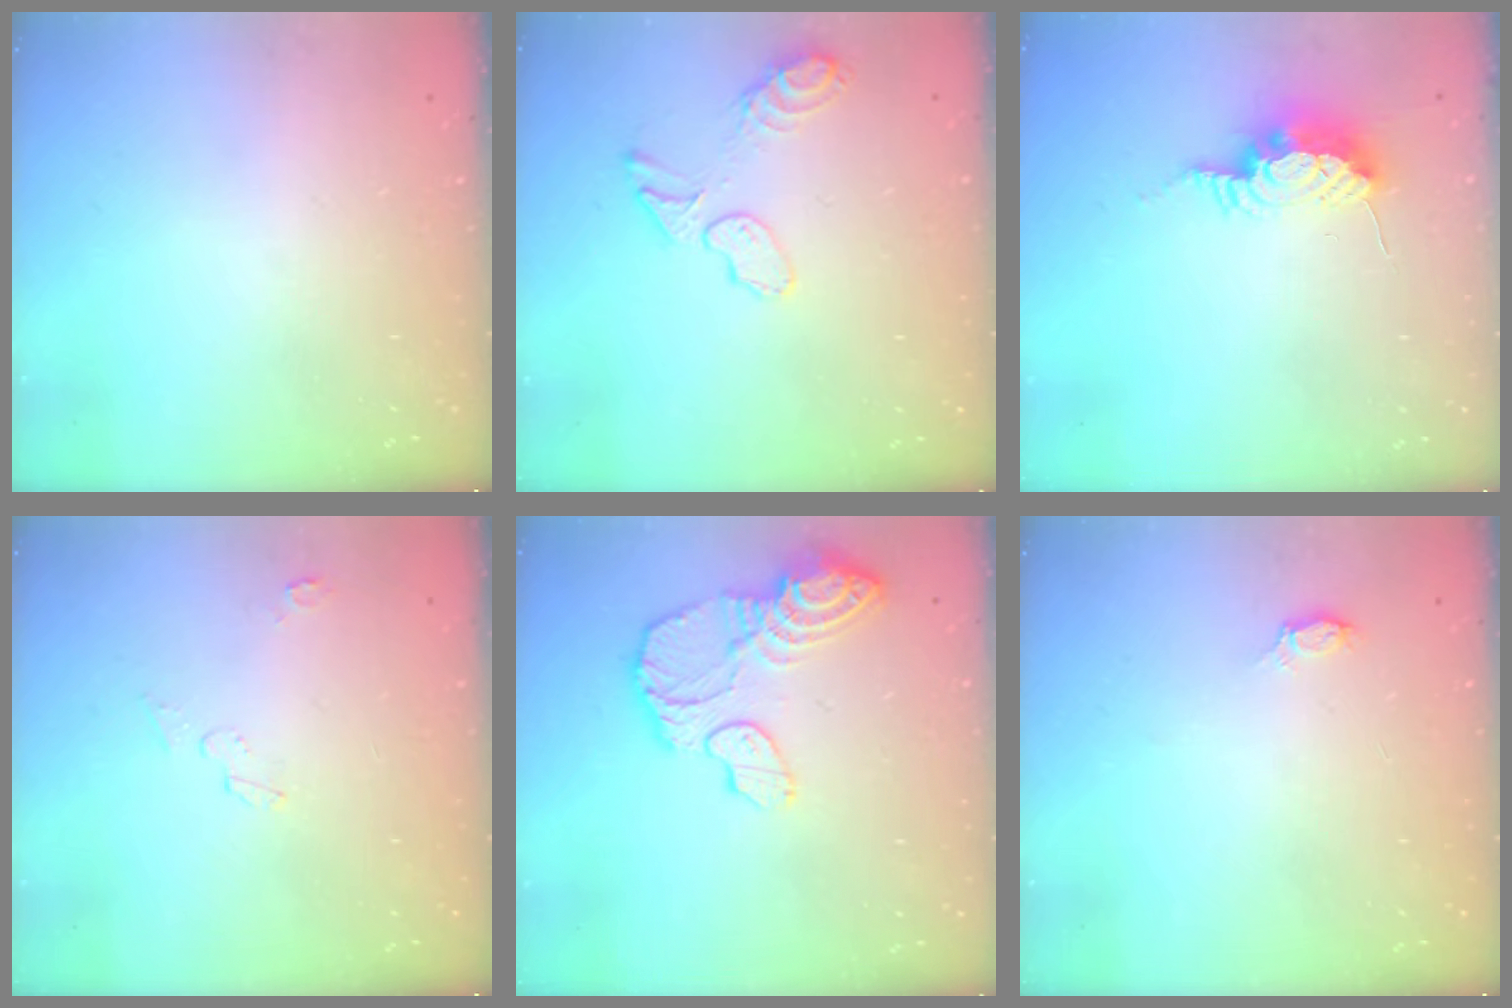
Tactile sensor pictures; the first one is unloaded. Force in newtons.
{"total": 9.2, "press": 9.1, "slide": 1.4}
{"total": 8.8, "press": 8.8, "slide": 0.5}
{"total": 3.2, "press": 3.2, "slide": 0.3}
{"total": 15.4, "press": 15.3, "slide": 1.4}
{"total": 3.1, "press": 3.1, "slide": 0.4}